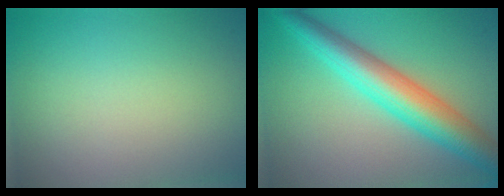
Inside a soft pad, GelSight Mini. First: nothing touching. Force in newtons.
{"total": 7.2, "press": 7.2, "slide": 0.1}